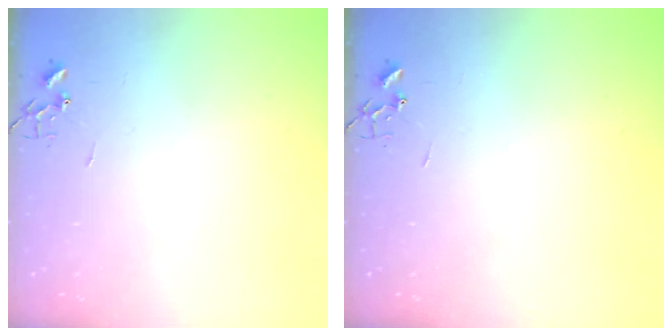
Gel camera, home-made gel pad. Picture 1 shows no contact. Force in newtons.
{"total": 0.0}